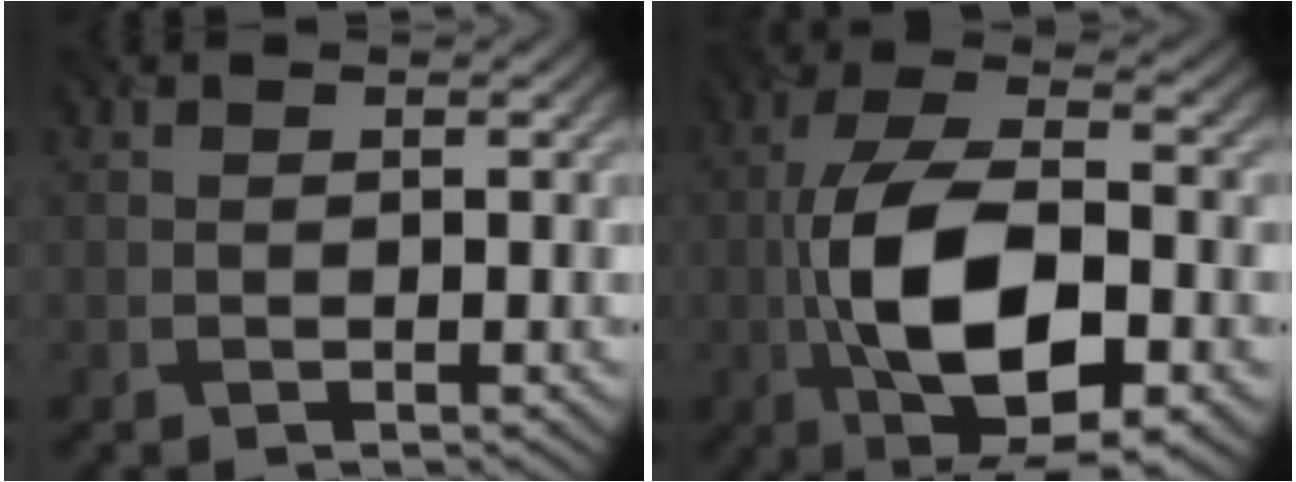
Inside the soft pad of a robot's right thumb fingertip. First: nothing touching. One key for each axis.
{"total": 15.6, "fx": -4.1, "fy": 6.9, "fz": 13.4, "tx": -0.261, "ty": -0.005, "tz": -0.080}